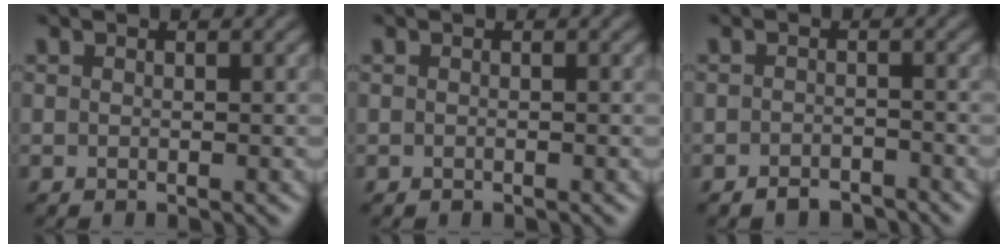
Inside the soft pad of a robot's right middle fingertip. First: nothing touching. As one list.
[{"total": 0.0}, {"total": 1.9, "force": [-1.7, 0.7, 0.5], "torque": [-0.005, 0.000, -0.030]}]